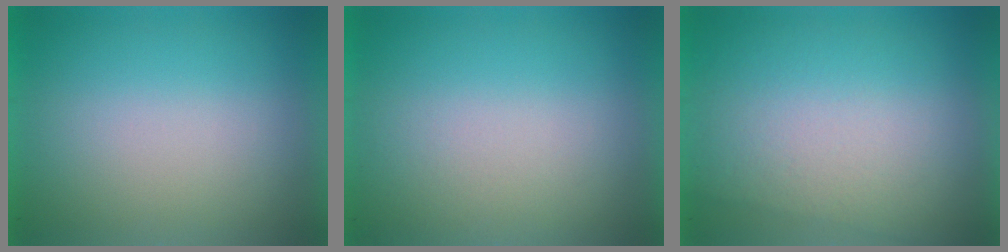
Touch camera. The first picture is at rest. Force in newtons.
{"total": 2.0}
{"total": 3.1}